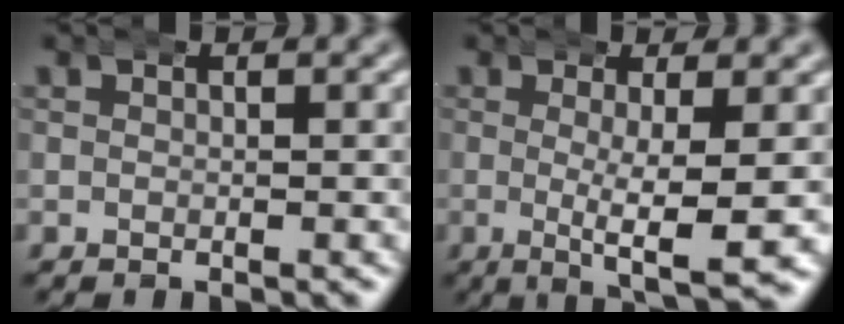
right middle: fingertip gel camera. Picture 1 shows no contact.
{"total": 6.3, "force": [-1.4, 1.2, 6.0], "torque": [-0.092, -0.019, -0.011]}